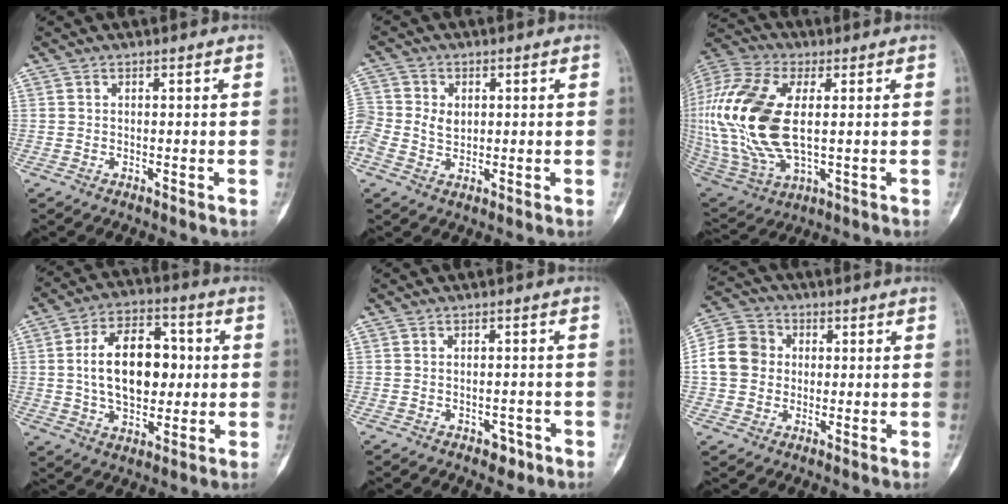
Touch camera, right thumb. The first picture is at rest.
{"total": 7.6, "force": [0.3, 6.3, 4.1], "torque": [-0.090, 0.009, 0.006]}
{"total": 23.4, "force": [1.7, 12.3, 19.8], "torque": [-0.448, -0.010, 0.033]}
{"total": 15.8, "force": [1.2, 9.7, 12.4], "torque": [-0.172, 0.017, 0.018]}
{"total": 2.6, "force": [-1.6, 1.6, 1.3], "torque": [-0.004, 0.012, -0.015]}
{"total": 9.8, "force": [0.3, 8.6, 4.6], "torque": [-0.075, 0.023, -0.006]}